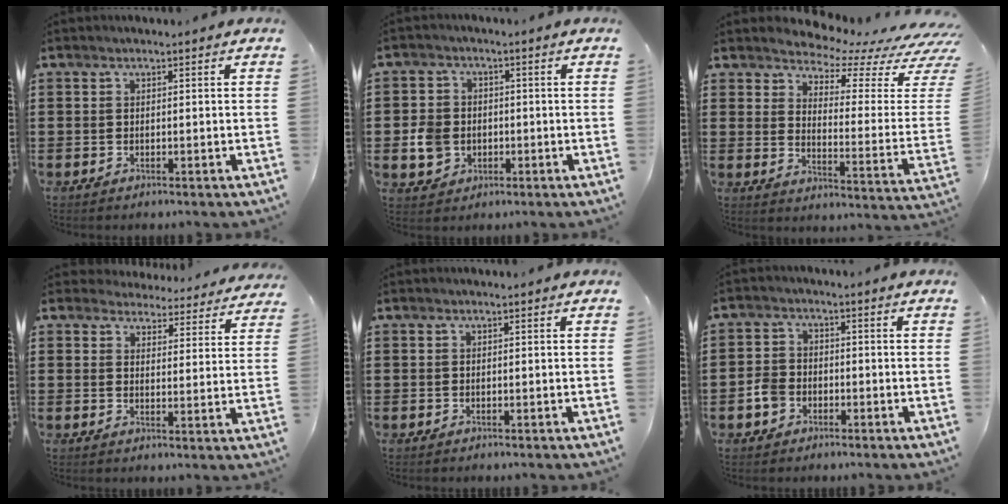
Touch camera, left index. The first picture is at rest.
{"total": 5.1, "force": [-0.9, 4.5, 2.2], "torque": [-0.064, 0.006, -0.020]}
{"total": 4.5, "force": [4.1, 0.5, 1.8], "torque": [-0.051, -0.041, 0.065]}
{"total": 4.1, "force": [4.1, 0.5, 0.2], "torque": [-0.016, -0.027, 0.070]}
{"total": 0.0}
{"total": 3.4, "force": [-1.5, 2.6, 1.5], "torque": [-0.045, 0.000, -0.033]}